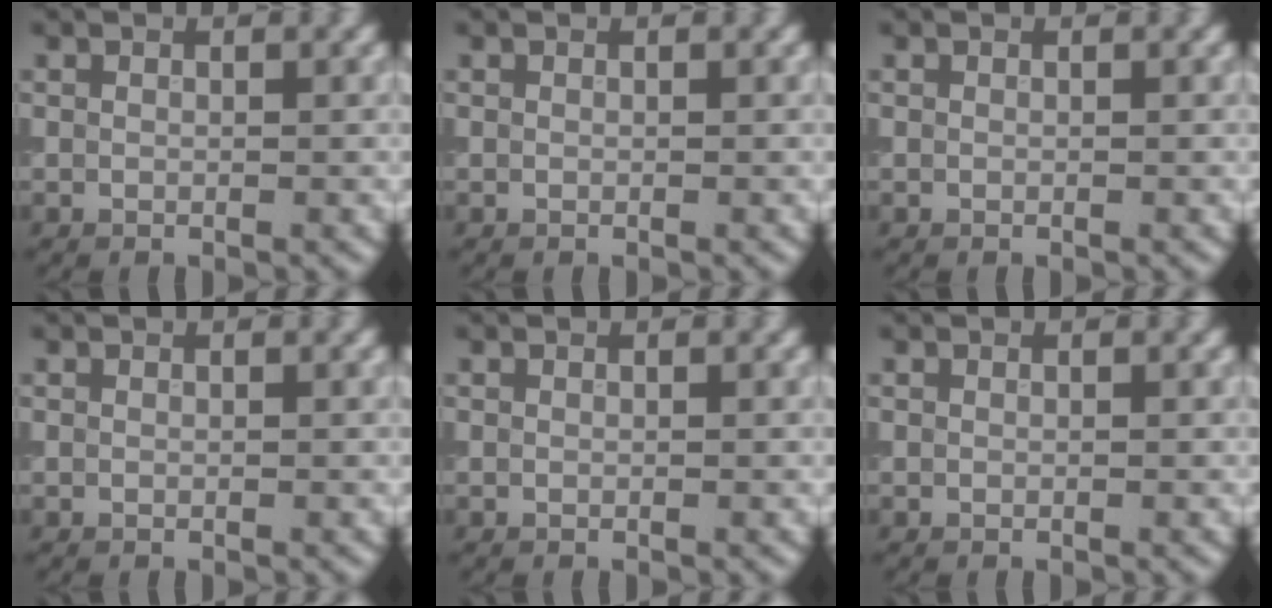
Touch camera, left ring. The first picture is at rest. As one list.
[{"total": 0.0}, {"total": 0.0}, {"total": 0.0}, {"total": 0.0}, {"total": 0.0}]